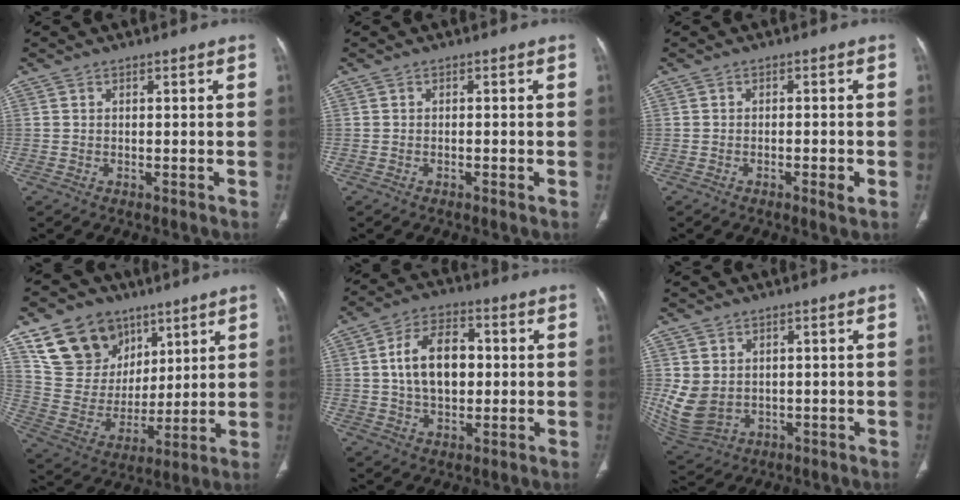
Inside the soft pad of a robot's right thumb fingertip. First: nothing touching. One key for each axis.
{"total": 0.9, "fx": -0.4, "fy": 0.3, "fz": 0.8, "tx": -0.017, "ty": 0.005, "tz": -0.004}
{"total": 2.6, "fx": -1.0, "fy": 0.7, "fz": 2.3, "tx": -0.043, "ty": 0.002, "tz": -0.016}
{"total": 15.4, "fx": 9.2, "fy": 11.2, "fz": 5.2, "tx": -0.061, "ty": -0.040, "tz": 0.182}
{"total": 12.2, "fx": 1.0, "fy": 7.7, "fz": 9.4, "tx": -0.141, "ty": 0.014, "tz": 0.016}
{"total": 8.6, "fx": 0.7, "fy": 6.9, "fz": 5.1, "tx": -0.102, "ty": -0.012, "tz": 0.038}